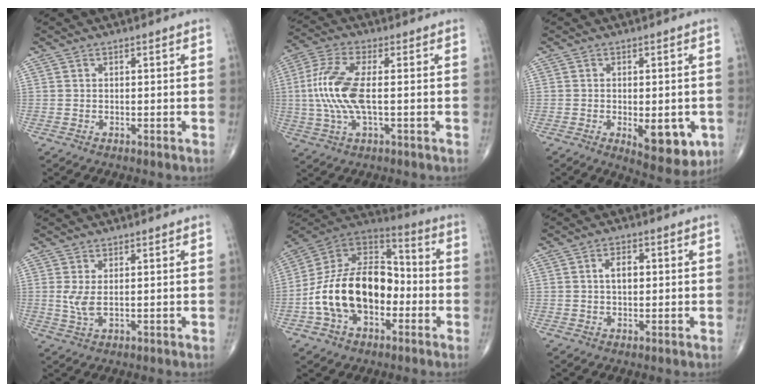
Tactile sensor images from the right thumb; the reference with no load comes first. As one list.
[{"total": 11.7, "force": [-0.1, 4.2, 10.9], "torque": [-0.261, 0.008, -0.005]}, {"total": 9.6, "force": [-2.7, 4.3, 8.1], "torque": [-0.083, -0.013, -0.026]}, {"total": 4.7, "force": [0.4, 1.9, 4.3], "torque": [-0.105, -0.009, 0.015]}, {"total": 21.3, "force": [-4.4, 13.7, 15.7], "torque": [-0.257, 0.051, -0.078]}, {"total": 3.6, "force": [0.6, 2.1, 2.9], "torque": [-0.049, 0.004, 0.009]}]